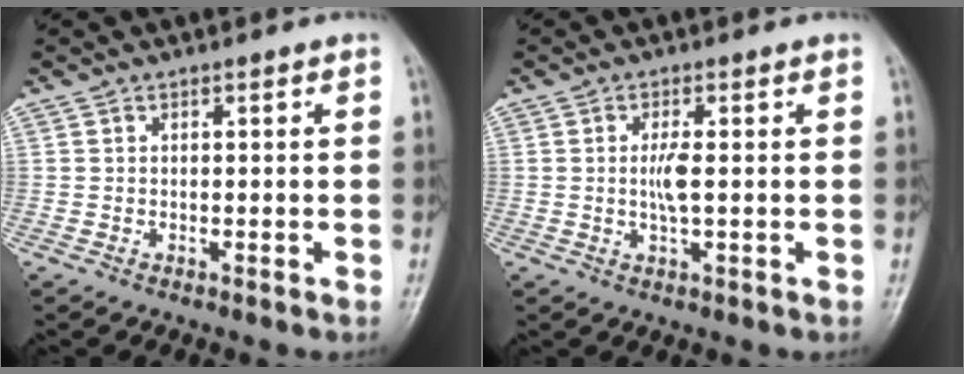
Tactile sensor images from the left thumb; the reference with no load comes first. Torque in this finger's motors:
{"motor_torque": [2.01, 1.48, 1.42, -0.72, 0.20]}